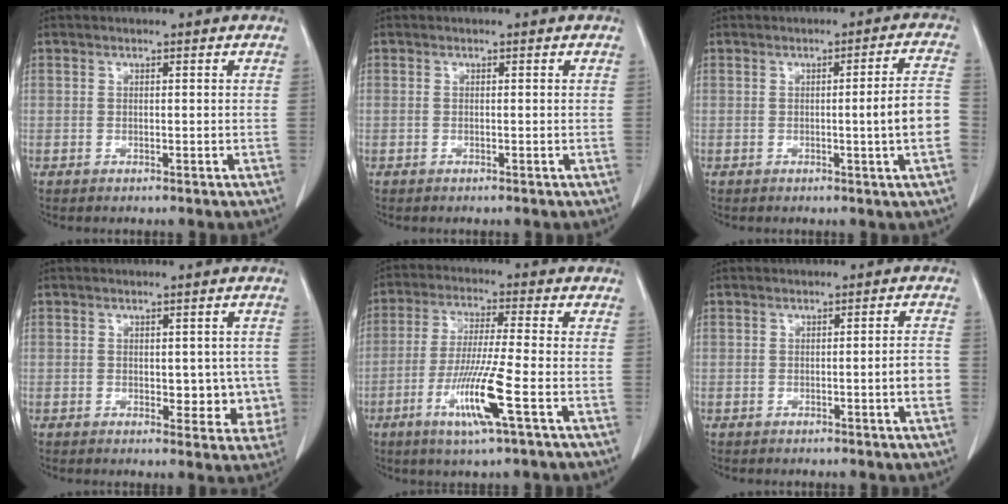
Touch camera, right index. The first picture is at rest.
{"total": 0.0}
{"total": 6.6, "force": [-1.3, -0.7, 6.5], "torque": [-0.082, 0.005, -0.019]}
{"total": 5.3, "force": [-0.5, 3.2, 4.2], "torque": [-0.028, 0.007, 0.000]}
{"total": 10.1, "force": [-3.9, -0.6, 9.3], "torque": [-0.179, -0.018, -0.075]}
{"total": 3.2, "force": [-0.8, 0.0, 3.1], "torque": [-0.039, 0.001, -0.013]}